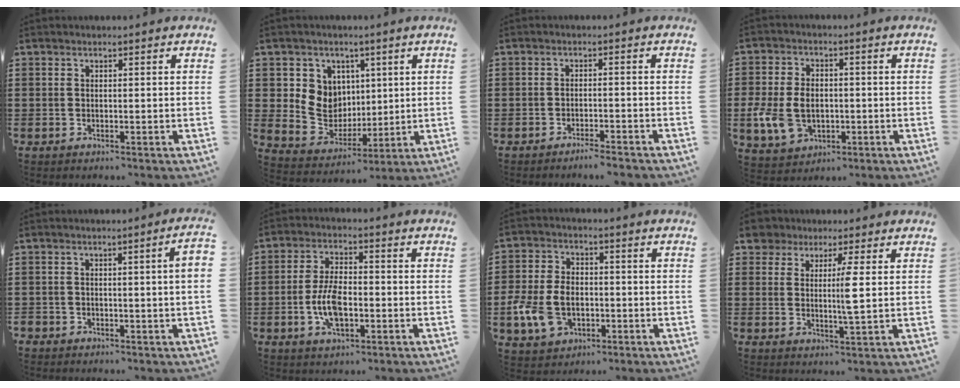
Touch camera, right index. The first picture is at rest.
{"total": 7.7, "force": [2.0, 7.2, 1.5], "torque": [-0.059, -0.001, 0.044]}
{"total": 2.1, "force": [-2.0, -0.1, 0.7], "torque": [-0.014, 0.000, -0.040]}
{"total": 7.3, "force": [-1.3, 5.5, 4.7], "torque": [-0.122, 0.004, -0.030]}
{"total": 2.3, "force": [-1.1, 0.3, 2.0], "torque": [-0.030, -0.002, -0.021]}
{"total": 7.3, "force": [-1.8, 3.5, 6.1], "torque": [-0.139, 0.002, -0.040]}
{"total": 8.1, "force": [-2.1, 5.9, 5.2], "torque": [-0.134, 0.007, -0.043]}
{"total": 5.3, "force": [2.8, 1.7, 4.2], "torque": [-0.067, -0.011, 0.043]}